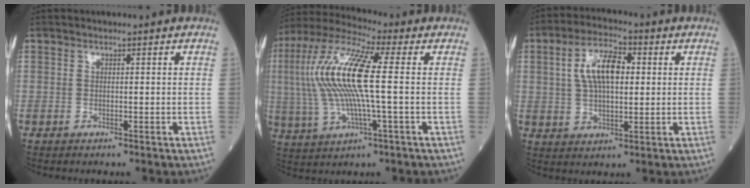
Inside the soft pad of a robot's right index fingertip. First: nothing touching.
{"total": 15.2, "force": [1.0, 2.2, 15.0], "torque": [-0.327, 0.017, 0.011]}
{"total": 9.0, "force": [1.9, 3.8, 7.9], "torque": [-0.154, 0.018, 0.033]}